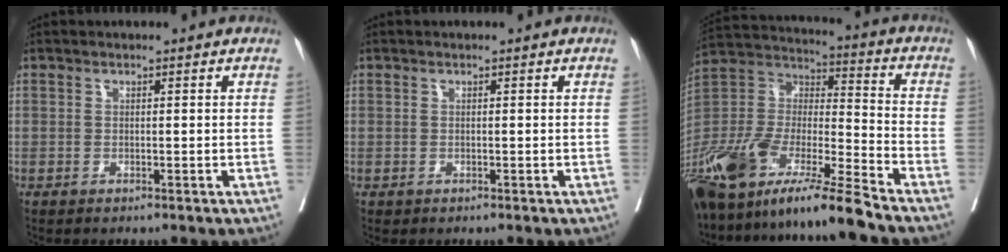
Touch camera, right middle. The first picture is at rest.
{"total": 0.0}
{"total": 21.0, "force": [-16.1, 1.0, 13.4], "torque": [-0.289, -0.032, -0.309]}